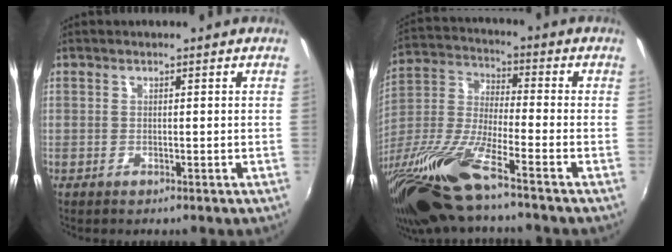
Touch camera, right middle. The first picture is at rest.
{"total": 17.7, "force": [-13.0, 1.3, 12.1], "torque": [-0.254, -0.037, -0.259]}